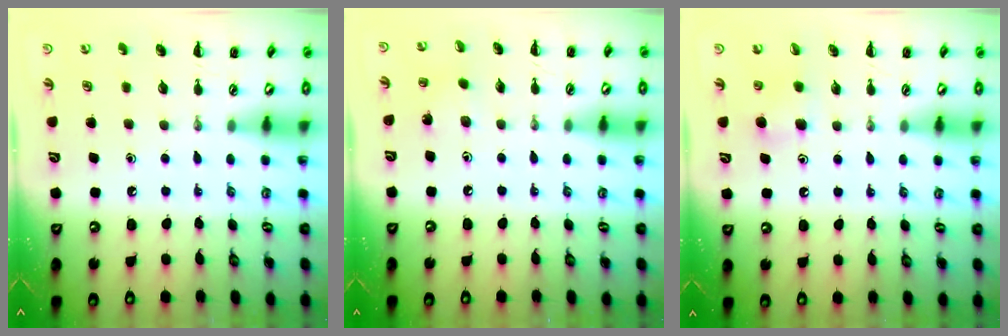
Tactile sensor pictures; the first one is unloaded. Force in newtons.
{"total": 1.9, "press": 1.8, "slide": 0.6}
{"total": 5.5, "press": 5.2, "slide": 1.7}